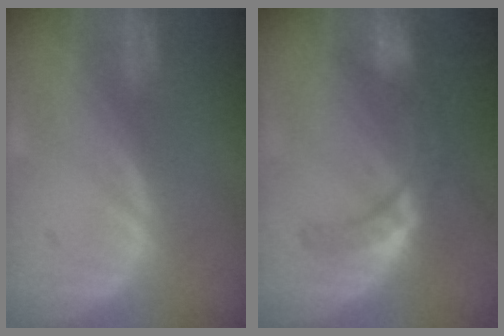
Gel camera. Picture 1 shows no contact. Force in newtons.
{"total": 7.4, "press": 6.4, "slide": 3.7}